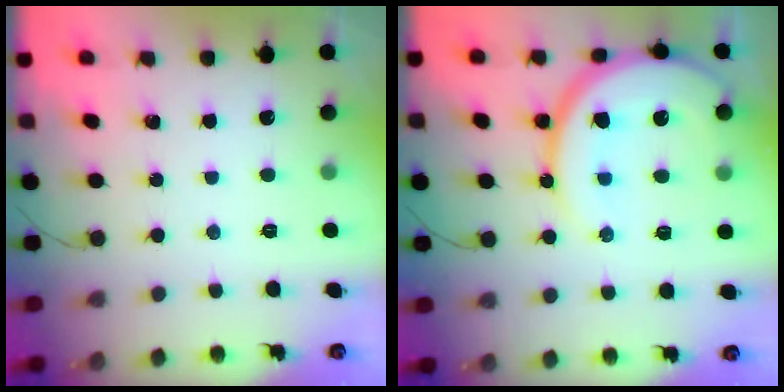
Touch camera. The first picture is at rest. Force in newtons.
{"total": 16.4, "press": 16.3, "slide": 1.4}